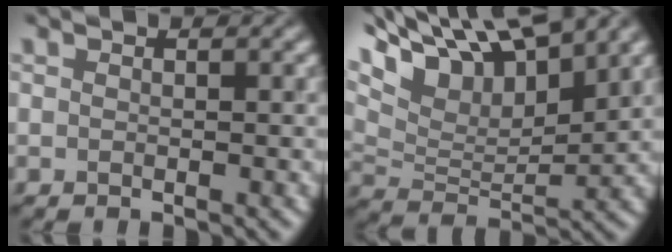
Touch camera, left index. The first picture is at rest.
{"total": 11.0, "force": [7.9, 3.6, 6.7], "torque": [-0.127, 0.015, 0.132]}